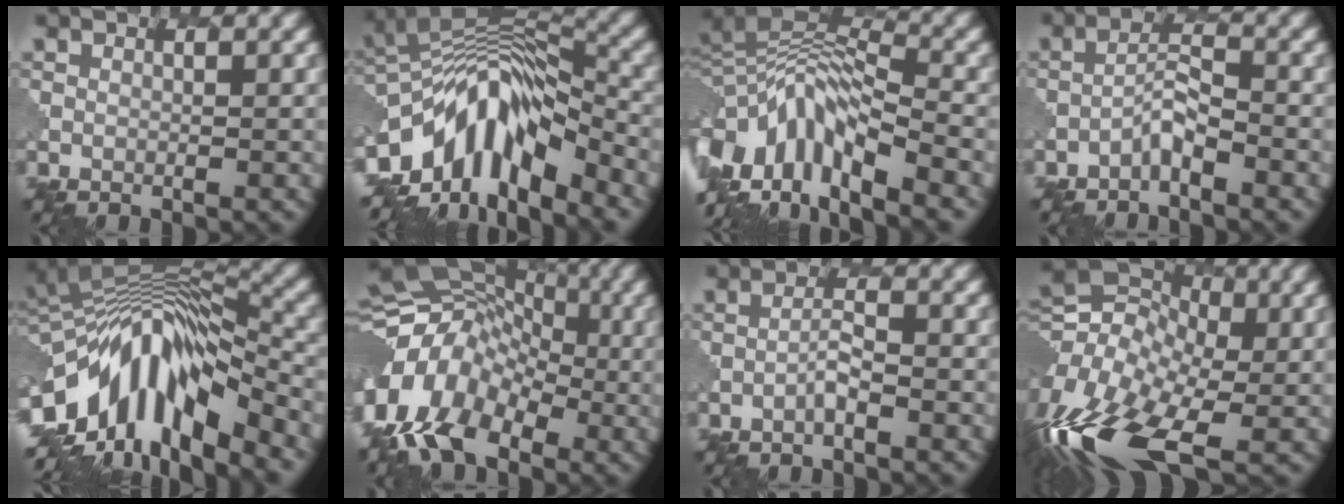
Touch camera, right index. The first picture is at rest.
{"total": 10.8, "force": [-5.4, 5.0, 7.9], "torque": [-0.124, 0.010, -0.103]}
{"total": 12.8, "force": [-4.6, 5.9, 10.4], "torque": [-0.201, 0.015, -0.081]}
{"total": 1.9, "force": [-1.4, 0.3, 1.2], "torque": [-0.026, 0.010, -0.029]}
{"total": 13.4, "force": [-4.8, 6.3, 10.9], "torque": [-0.193, 0.023, -0.080]}
{"total": 12.9, "force": [-5.1, 8.9, 7.8], "torque": [-0.154, 0.001, -0.103]}
{"total": 1.2, "force": [-0.7, 0.0, 0.9], "torque": [-0.017, 0.006, -0.017]}
{"total": 15.2, "force": [-5.1, 8.7, 11.4], "torque": [-0.258, -0.003, -0.099]}